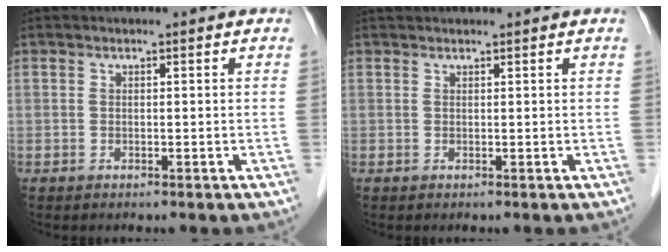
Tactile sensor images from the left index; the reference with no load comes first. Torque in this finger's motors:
{"motor_torque": [0.29, -0.13, -0.01, 0.00]}